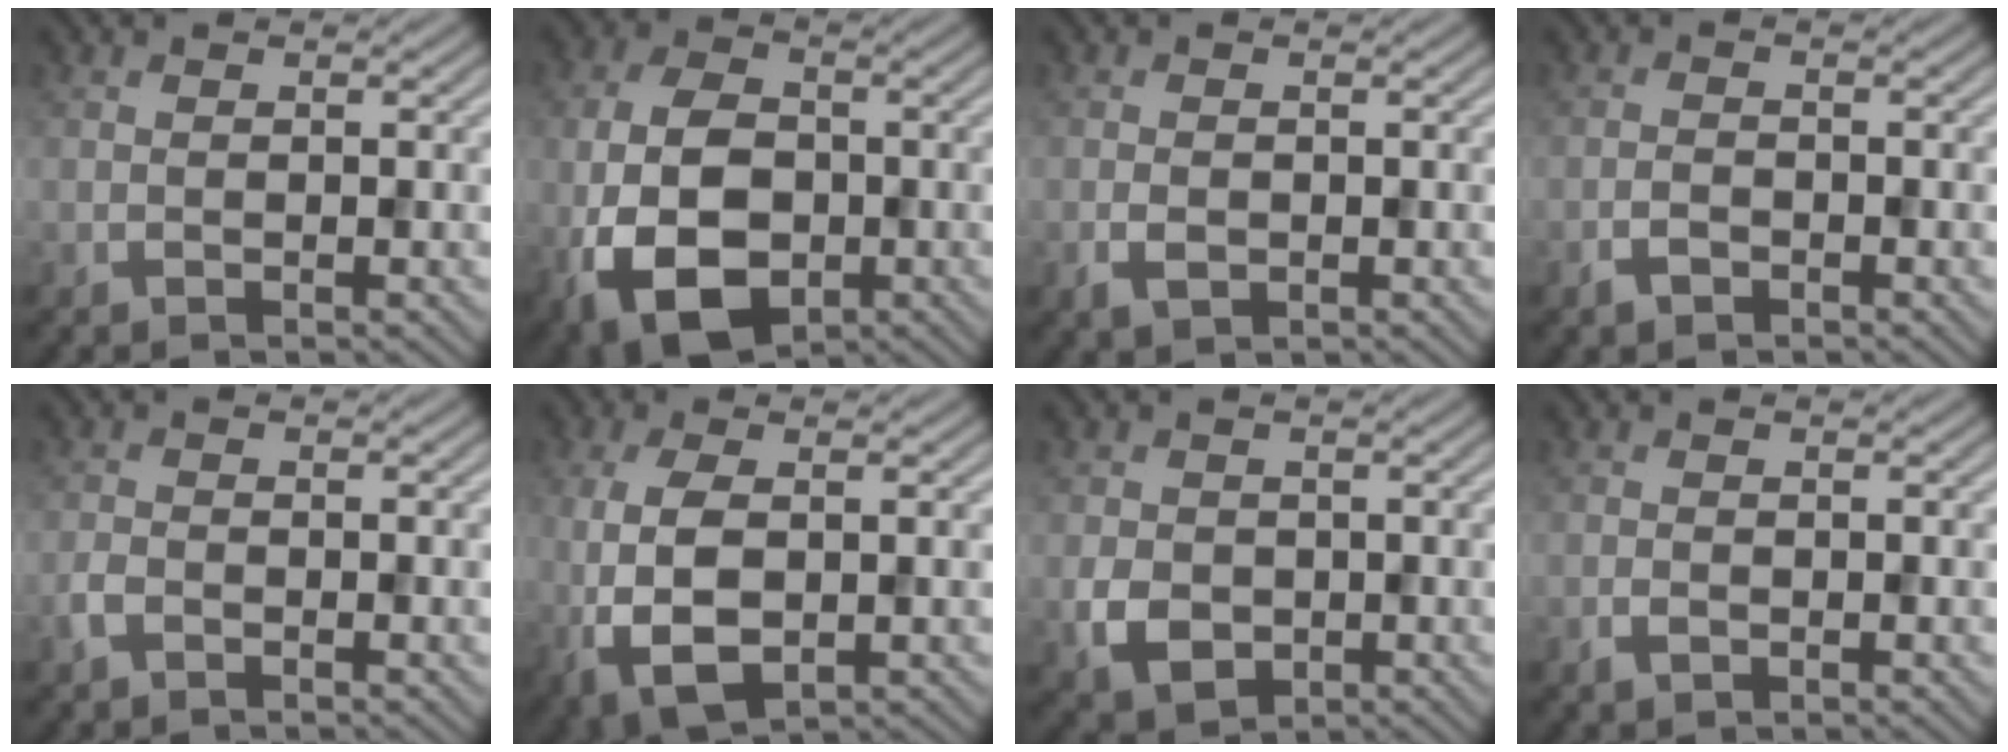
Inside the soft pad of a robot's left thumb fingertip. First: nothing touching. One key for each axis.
{"total": 12.2, "fx": -3.4, "fy": 7.8, "fz": 8.7, "tx": -0.202, "ty": -0.021, "tz": -0.066}
{"total": 2.0, "fx": -0.6, "fy": 1.3, "fz": 1.4, "tx": -0.031, "ty": -0.005, "tz": -0.011}
{"total": 1.8, "fx": -1.2, "fy": 0.9, "fz": 1.0, "tx": -0.018, "ty": 0.000, "tz": -0.026}
{"total": 1.7, "fx": -1.1, "fy": 0.8, "fz": 1.0, "tx": -0.023, "ty": -0.001, "tz": -0.028}
{"total": 7.5, "fx": -1.3, "fy": 3.7, "fz": 6.3, "tx": -0.153, "ty": -0.010, "tz": -0.021}
{"total": 4.5, "fx": -1.0, "fy": 3.6, "fz": 2.4, "tx": -0.058, "ty": -0.011, "tz": -0.020}
{"total": 1.2, "fx": -0.6, "fy": 0.7, "fz": 0.8, "tx": -0.018, "ty": -0.001, "tz": -0.012}